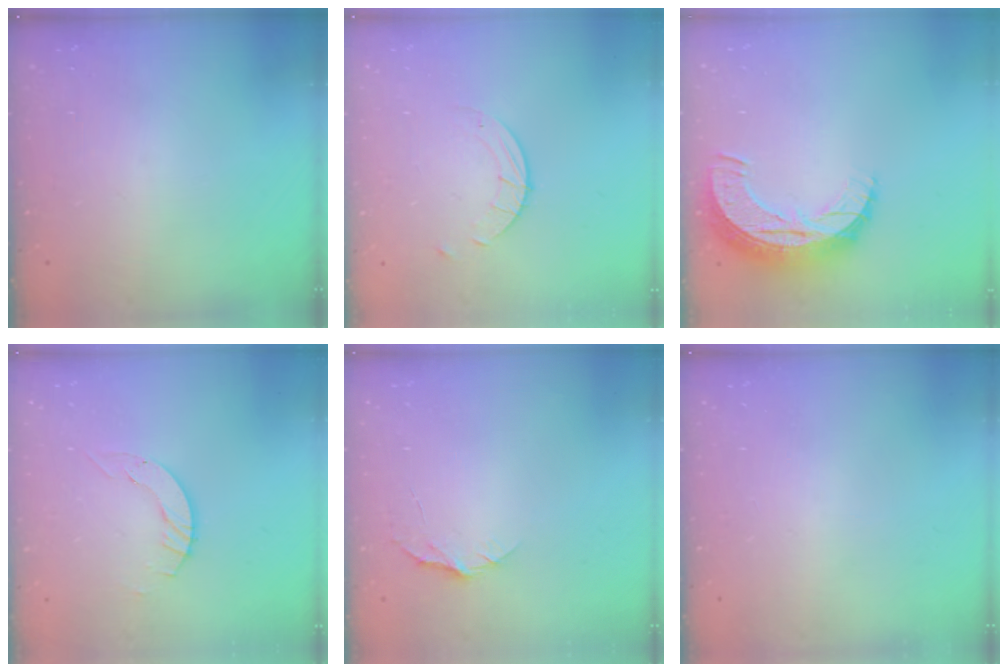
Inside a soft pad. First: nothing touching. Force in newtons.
{"total": 4.0, "press": 4.0, "slide": 0.4}
{"total": 10.9, "press": 10.9, "slide": 0.7}
{"total": 3.9, "press": 3.9, "slide": 0.4}
{"total": 5.0, "press": 5.0, "slide": 0.6}
{"total": 0.0}